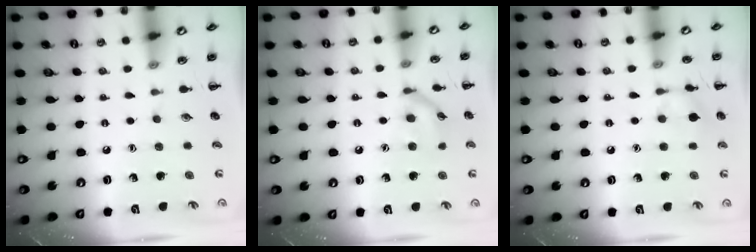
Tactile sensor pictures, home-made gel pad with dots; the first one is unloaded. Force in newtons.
{"total": 8.9, "press": 8.8, "slide": 1.0}
{"total": 7.5, "press": 7.2, "slide": 1.9}